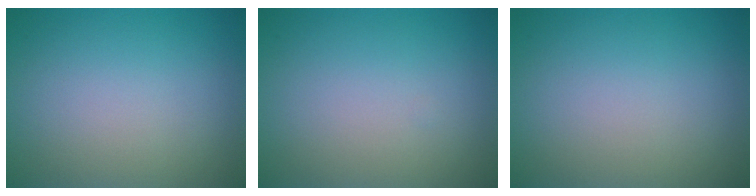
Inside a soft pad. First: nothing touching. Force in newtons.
{"total": 0.0}
{"total": 0.0}